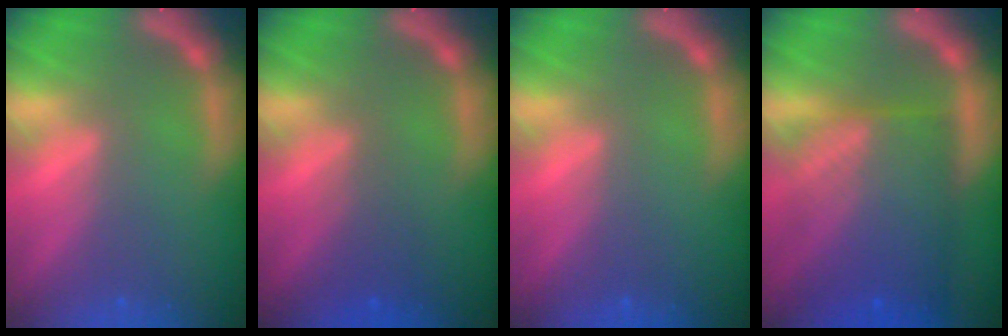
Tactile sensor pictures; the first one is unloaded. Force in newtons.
{"total": 2.0}
{"total": 0.0}
{"total": 10.1}